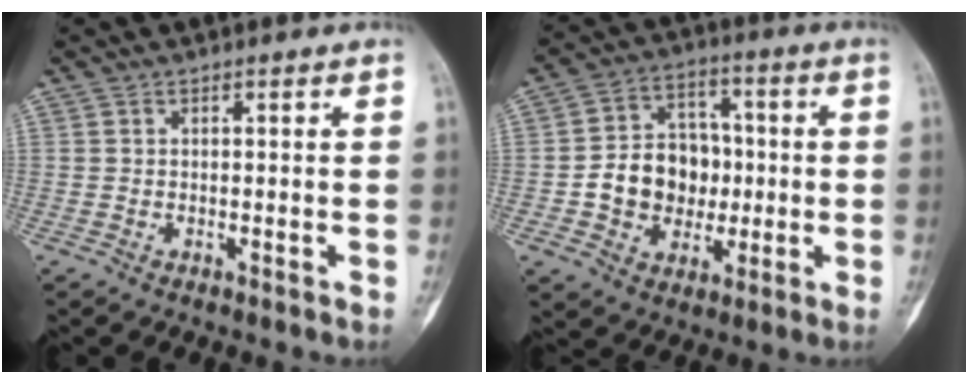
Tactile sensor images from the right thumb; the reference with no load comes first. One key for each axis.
{"total": 12.9, "fx": -1.3, "fy": 10.7, "fz": 7.1, "tx": -0.068, "ty": 0.029, "tz": -0.019}